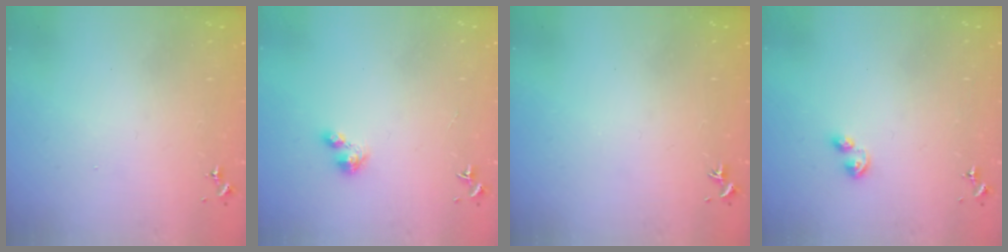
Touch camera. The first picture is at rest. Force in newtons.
{"total": 3.6, "press": 3.6, "slide": 0.4}
{"total": 0.0}
{"total": 3.4, "press": 3.4, "slide": 0.5}